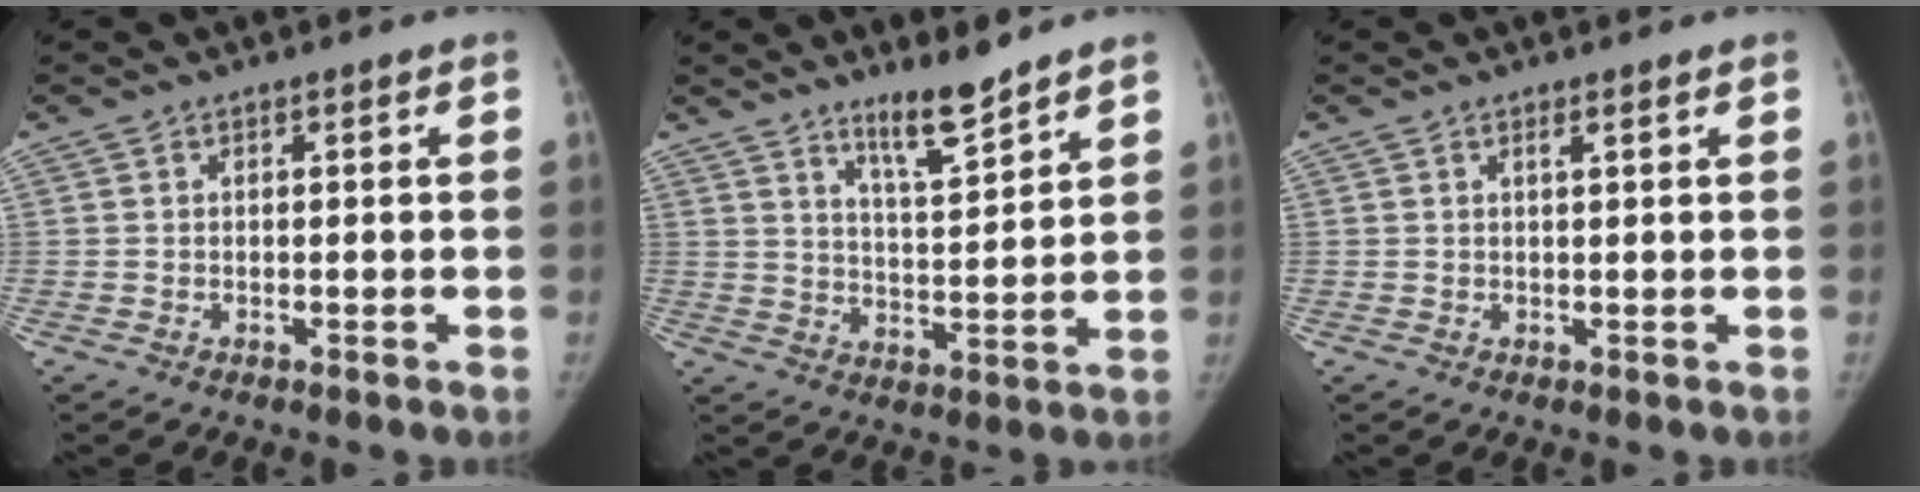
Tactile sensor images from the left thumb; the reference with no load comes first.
{"total": 7.9, "force": [6.3, 0.9, 4.6], "torque": [-0.073, -0.056, 0.114]}
{"total": 1.1, "force": [0.7, 0.0, 0.8], "torque": [-0.014, -0.003, 0.013]}